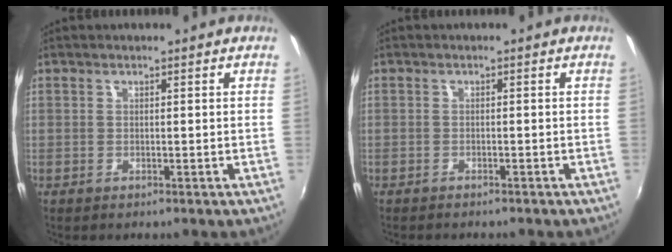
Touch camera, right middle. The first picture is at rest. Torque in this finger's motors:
{"motor_torque": [0.91, -1.23, 0.08, 0.03]}